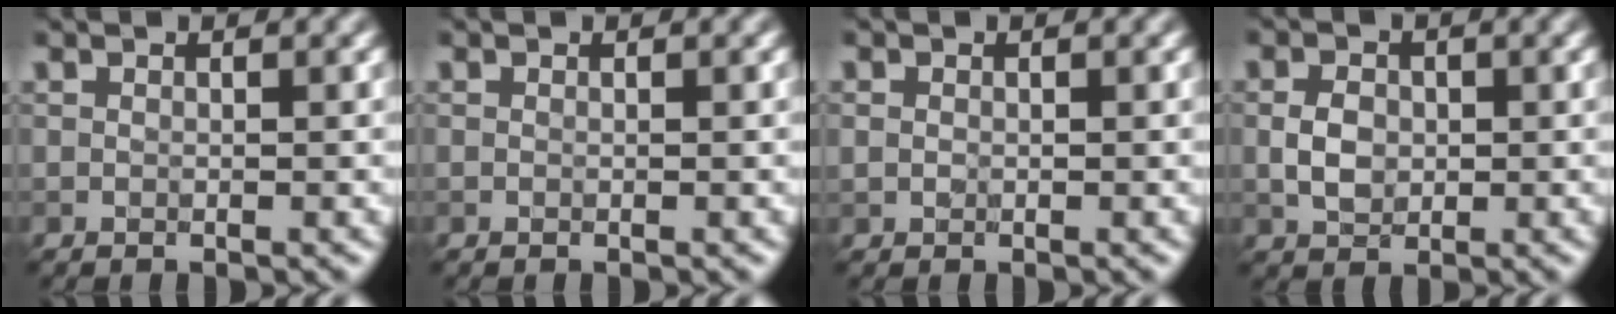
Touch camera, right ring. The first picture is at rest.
{"total": 0.0}
{"total": 0.7, "force": [0.0, 0.6, 0.3], "torque": [-0.003, -0.002, 0.000]}
{"total": 2.6, "force": [-0.1, 2.0, 1.7], "torque": [-0.034, 0.000, -0.004]}